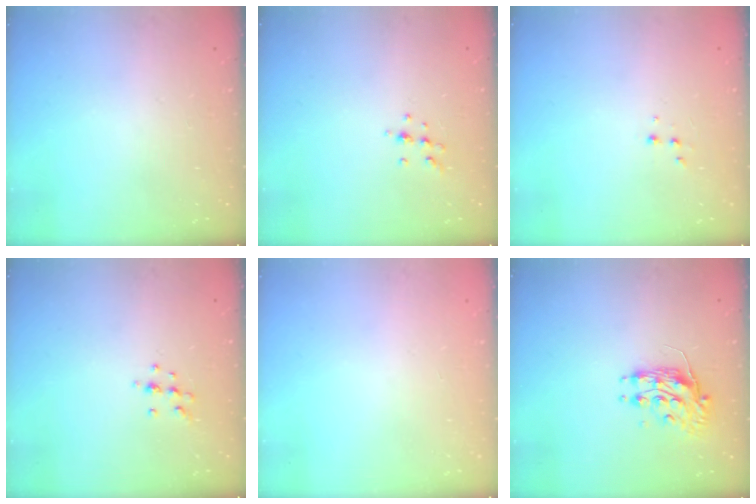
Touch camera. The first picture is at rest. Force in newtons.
{"total": 5.1, "press": 4.9, "slide": 1.1}
{"total": 1.9, "press": 1.9, "slide": 0.2}
{"total": 6.9, "press": 6.8, "slide": 1.2}
{"total": 0.0}
{"total": 8.5, "press": 8.5, "slide": 0.3}